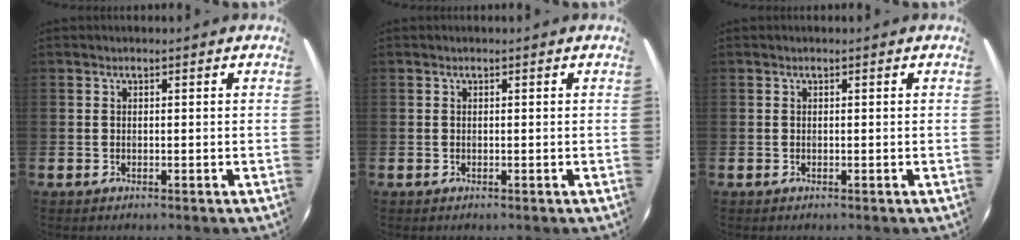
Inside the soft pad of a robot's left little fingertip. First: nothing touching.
{"total": 0.0}
{"total": 0.0}